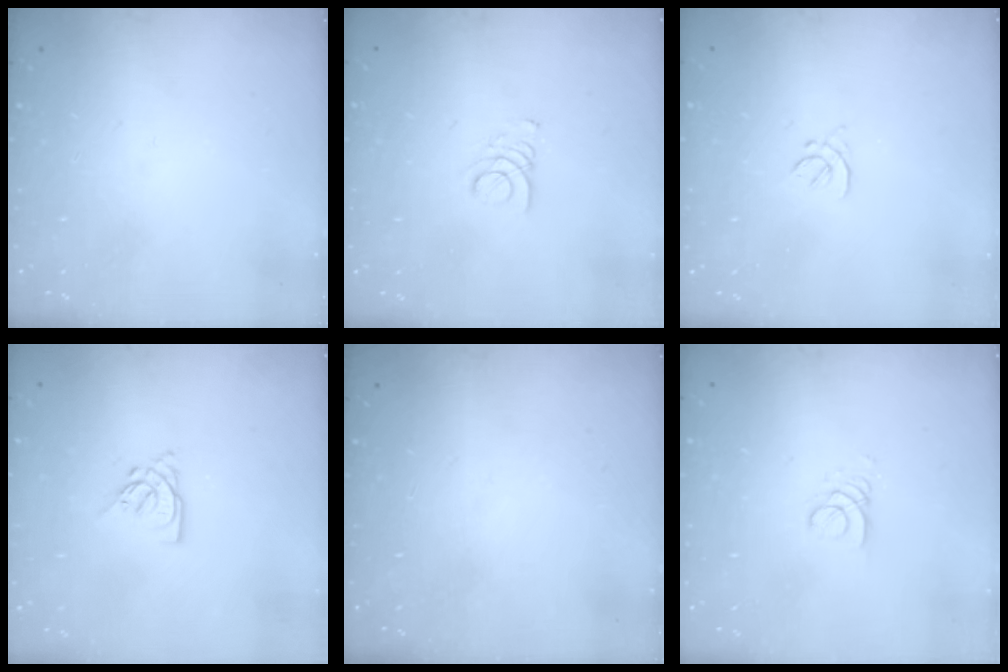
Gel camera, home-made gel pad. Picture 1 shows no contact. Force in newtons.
{"total": 1.9, "press": 1.9, "slide": 0.2}
{"total": 2.0, "press": 1.9, "slide": 0.7}
{"total": 4.3, "press": 4.2, "slide": 0.5}
{"total": 0.0}
{"total": 2.6, "press": 2.6, "slide": 0.2}